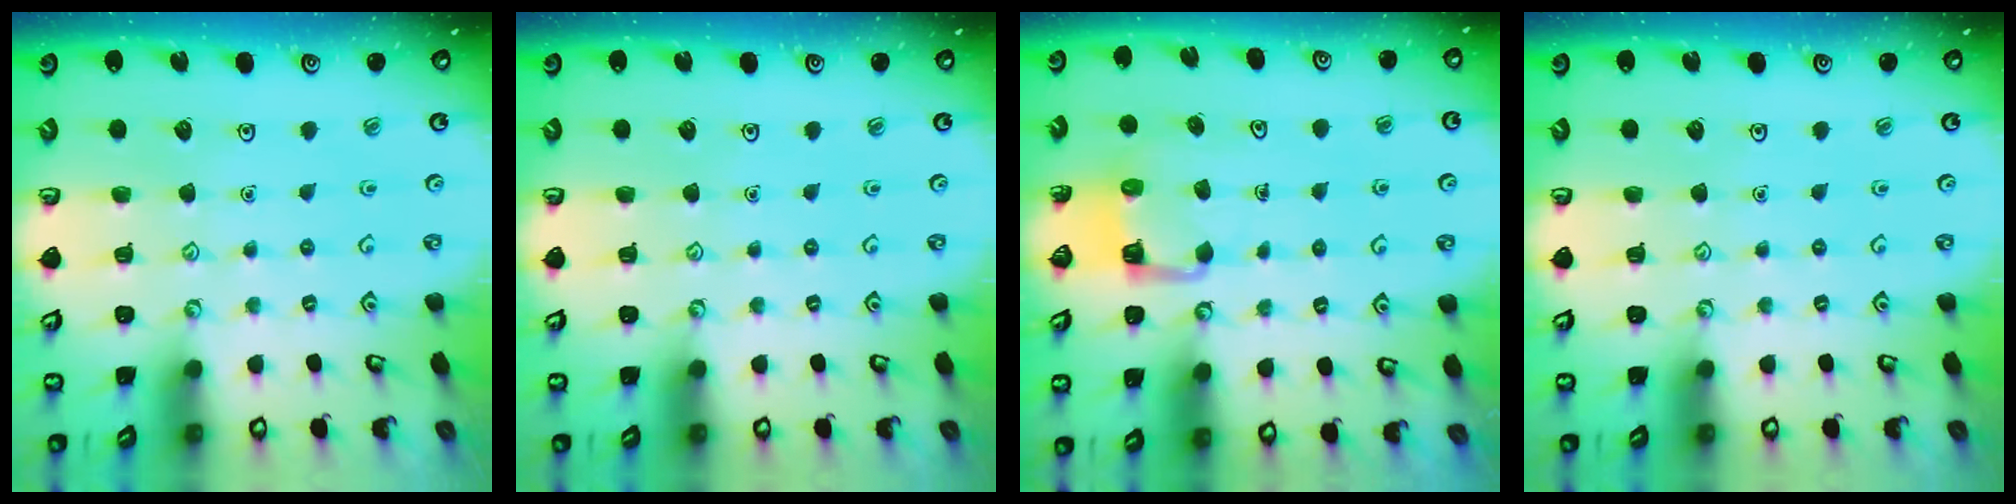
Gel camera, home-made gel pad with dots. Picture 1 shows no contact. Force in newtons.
{"total": 0.0}
{"total": 3.9, "press": 3.9, "slide": 0.1}
{"total": 0.0}